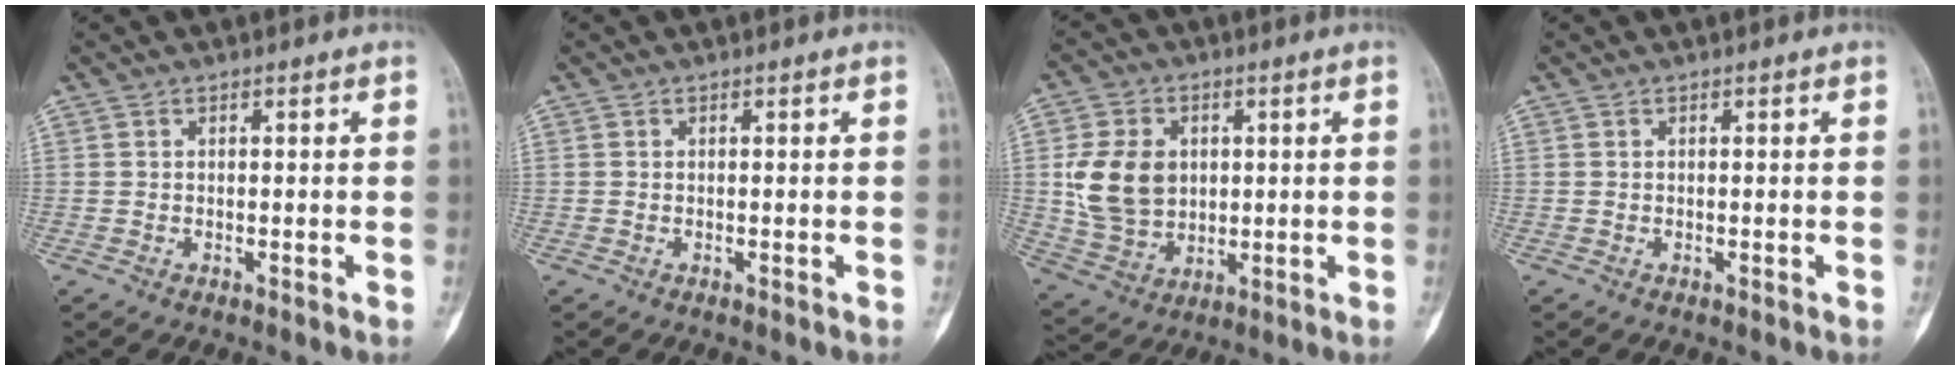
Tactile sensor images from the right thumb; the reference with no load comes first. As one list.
[{"total": 0.0}, {"total": 12.5, "force": [1.6, 9.7, 7.7], "torque": [-0.118, -0.007, 0.042]}, {"total": 0.0}]